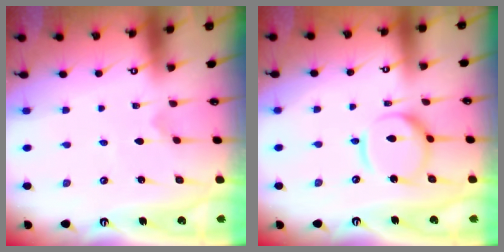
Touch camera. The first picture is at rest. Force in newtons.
{"total": 12.0, "press": 11.9, "slide": 1.1}